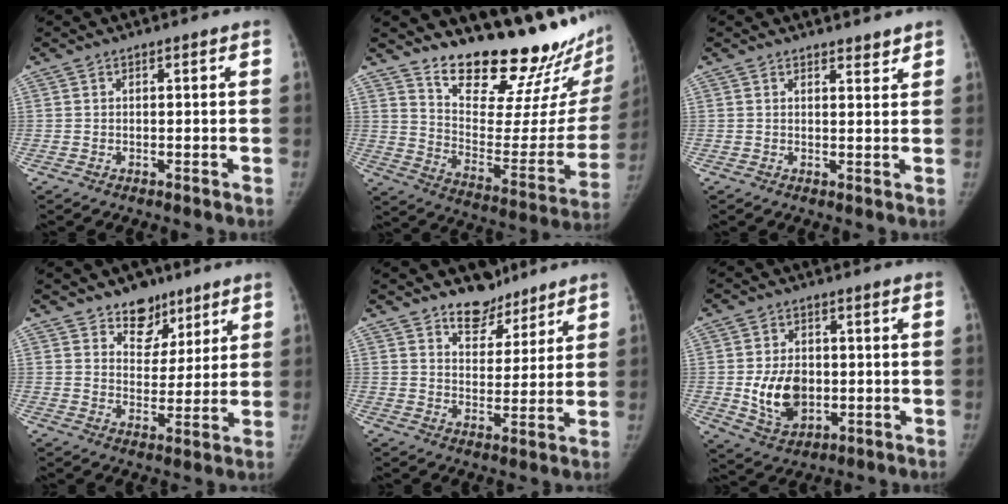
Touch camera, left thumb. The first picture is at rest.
{"total": 25.0, "force": [21.2, 6.3, 11.5], "torque": [-0.127, -0.169, 0.302]}
{"total": 2.1, "force": [2.0, 0.7, 0.5], "torque": [0.005, -0.015, 0.026]}
{"total": 8.3, "force": [5.7, 5.6, 2.1], "torque": [0.007, -0.034, 0.094]}
{"total": 7.7, "force": [6.0, 4.5, 1.8], "torque": [0.007, -0.041, 0.102]}
{"total": 10.1, "force": [-1.0, 7.2, 7.0], "torque": [-0.095, -0.006, -0.004]}